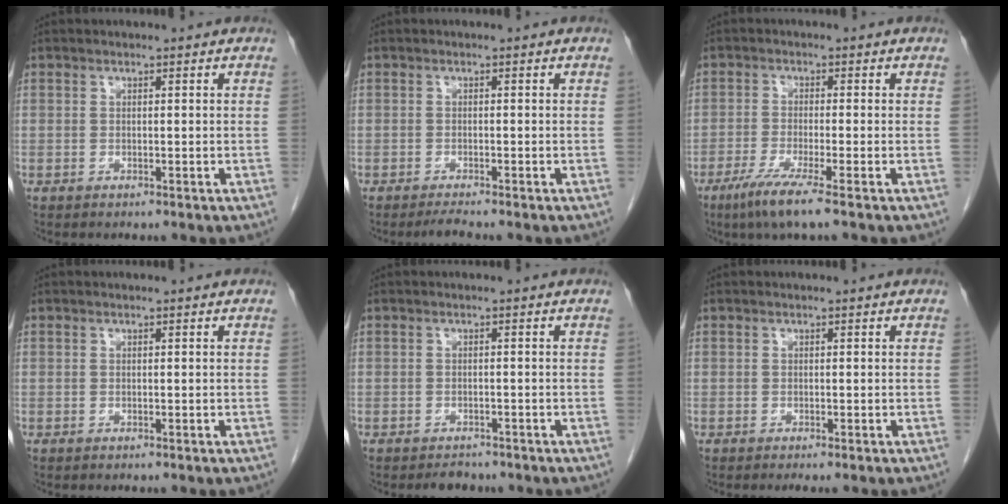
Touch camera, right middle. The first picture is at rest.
{"total": 1.5, "force": [-1.3, -0.4, 0.6], "torque": [-0.020, -0.008, -0.023]}
{"total": 6.0, "force": [-3.8, -0.5, 4.6], "torque": [-0.089, -0.019, -0.072]}
{"total": 0.0}
{"total": 2.1, "force": [-1.9, 0.9, 0.4], "torque": [-0.014, -0.003, -0.025]}
{"total": 1.0, "force": [-0.7, -0.1, 0.6], "torque": [-0.012, -0.006, -0.010]}